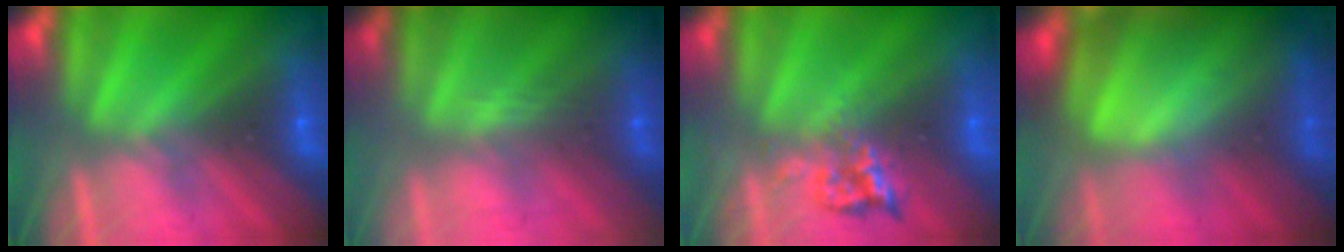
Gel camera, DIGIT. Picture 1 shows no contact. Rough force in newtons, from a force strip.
{"total": 2.7}
{"total": 2.3}
{"total": 10.8}